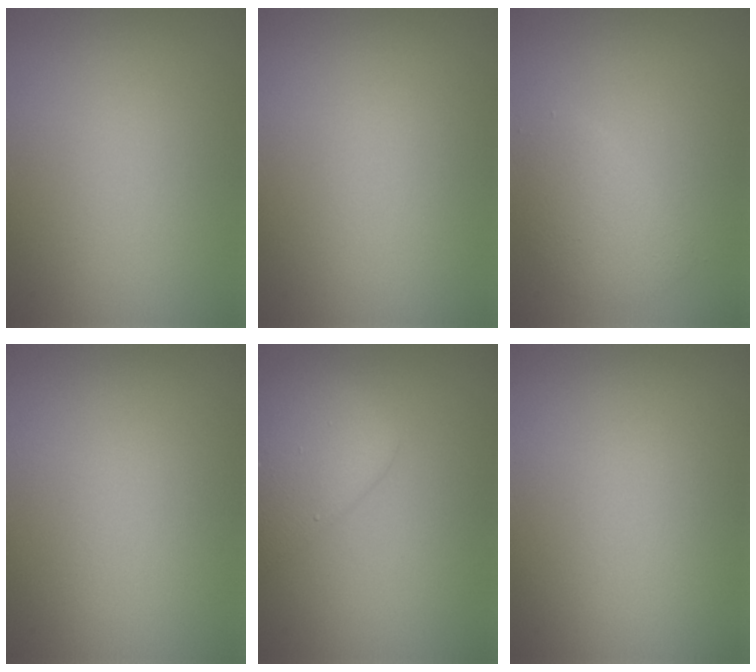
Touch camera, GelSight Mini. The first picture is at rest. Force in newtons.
{"total": 0.0}
{"total": 2.6, "press": 2.6, "slide": 0.3}
{"total": 0.0}
{"total": 3.9, "press": 3.9, "slide": 0.3}
{"total": 0.0}